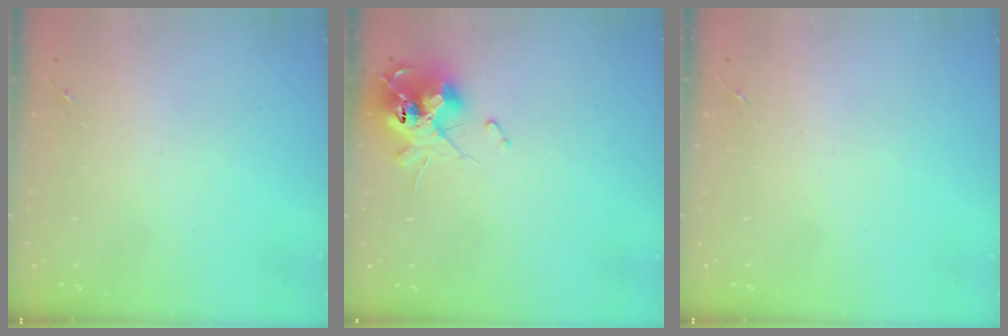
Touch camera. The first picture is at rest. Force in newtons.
{"total": 13.8, "press": 13.8, "slide": 1.5}
{"total": 0.0}